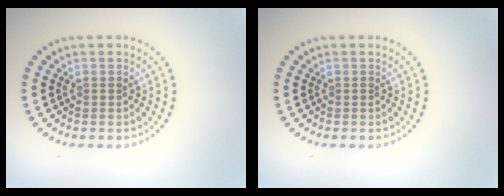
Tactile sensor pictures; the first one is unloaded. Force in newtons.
{"total": 0.0}